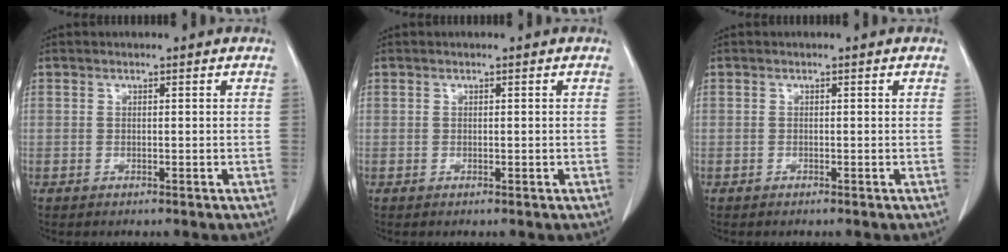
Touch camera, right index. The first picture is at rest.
{"total": 0.0}
{"total": 0.0}